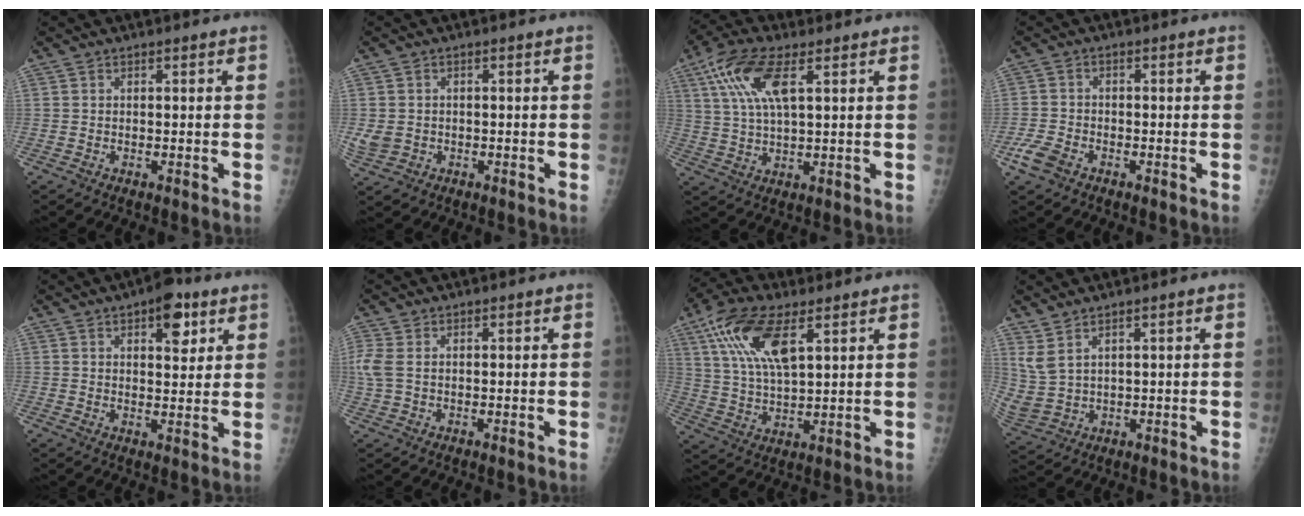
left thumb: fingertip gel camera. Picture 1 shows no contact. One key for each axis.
{"total": 3.7, "fx": -0.7, "fy": 3.2, "fz": 1.6, "tx": -0.033, "ty": 0.004, "tz": -0.003}
{"total": 10.8, "fx": 4.5, "fy": 3.9, "fz": 9.0, "tx": -0.192, "ty": 0.001, "tz": 0.087}
{"total": 4.4, "fx": -2.6, "fy": 2.6, "fz": 2.3, "tx": -0.054, "ty": 0.008, "tz": -0.049}
{"total": 7.1, "fx": 3.7, "fy": 3.3, "fz": 5.1, "tx": -0.047, "ty": -0.014, "tz": 0.044}
{"total": 4.1, "fx": 0.4, "fy": 2.6, "fz": 3.0, "tx": -0.097, "ty": 0.010, "tz": 0.011}
{"total": 13.5, "fx": 6.2, "fy": 5.5, "fz": 10.7, "tx": -0.208, "ty": -0.010, "tz": 0.119}
{"total": 5.2, "fx": 2.9, "fy": 2.5, "fz": 3.6, "tx": -0.080, "ty": -0.013, "tz": 0.077}